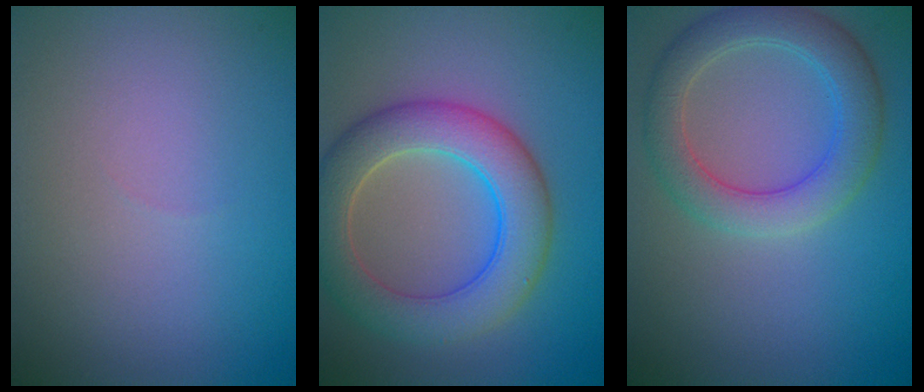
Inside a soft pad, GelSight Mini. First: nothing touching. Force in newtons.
{"total": 6.9, "press": 6.9, "slide": 0.5}
{"total": 4.8, "press": 4.8, "slide": 0.4}